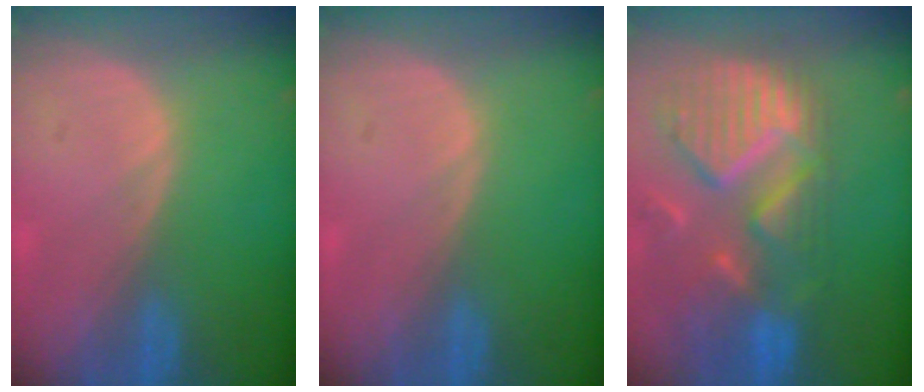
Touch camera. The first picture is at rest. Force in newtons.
{"total": 0.0}
{"total": 12.9, "press": 10.9, "slide": 6.9}